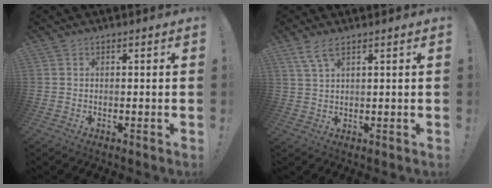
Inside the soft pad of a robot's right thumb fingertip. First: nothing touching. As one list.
[{"total": 4.8, "force": [3.2, 1.2, 3.4], "torque": [-0.077, -0.004, 0.061]}]